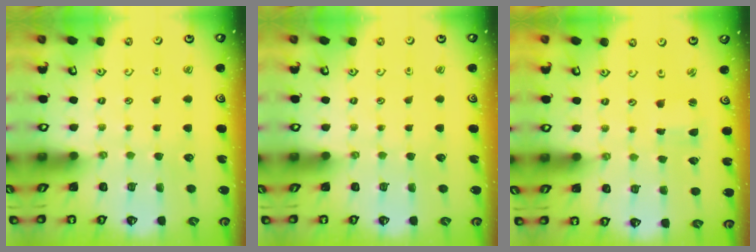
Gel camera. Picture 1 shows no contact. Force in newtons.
{"total": 0.0}
{"total": 0.7, "press": 0.7, "slide": 0.0}